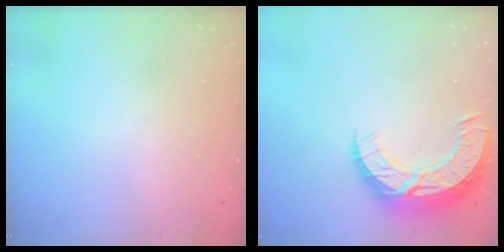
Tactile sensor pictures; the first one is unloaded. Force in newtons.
{"total": 12.6, "press": 12.6, "slide": 0.8}